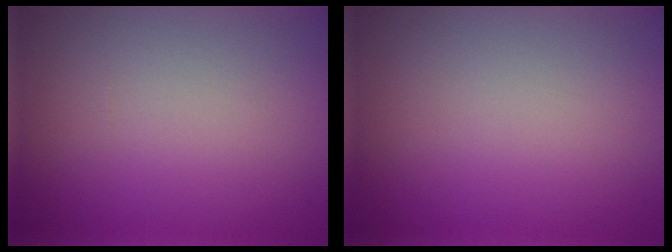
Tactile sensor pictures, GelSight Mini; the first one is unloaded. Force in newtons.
{"total": 0.0}